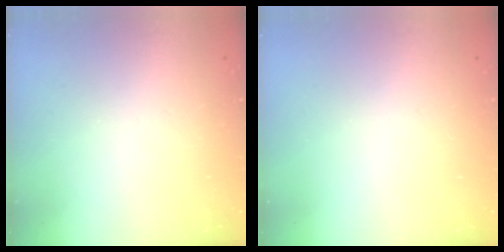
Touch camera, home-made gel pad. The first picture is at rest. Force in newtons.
{"total": 0.0}